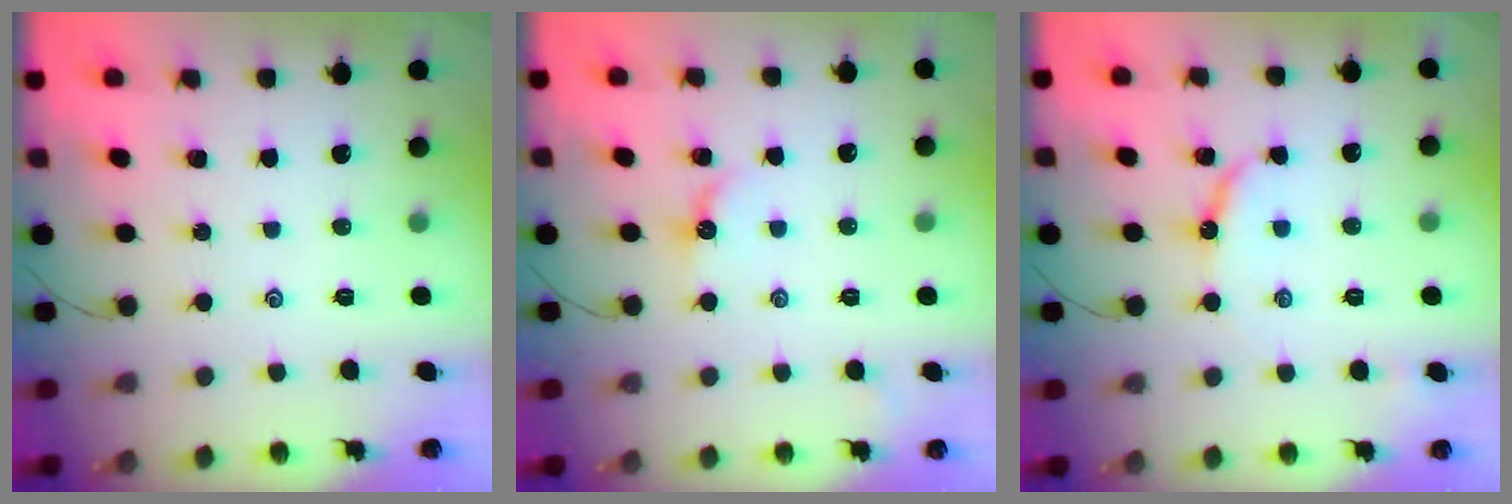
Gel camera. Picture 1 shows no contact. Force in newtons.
{"total": 4.5, "press": 4.4, "slide": 0.6}
{"total": 8.0, "press": 8.0, "slide": 0.7}